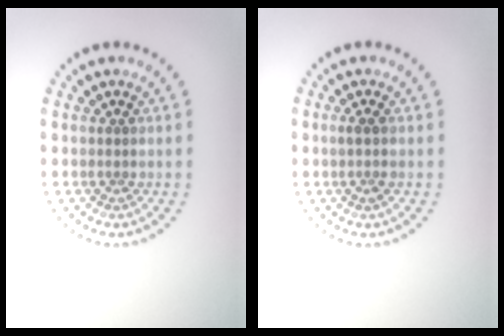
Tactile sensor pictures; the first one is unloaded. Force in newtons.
{"total": 1.1, "press": 0.9, "slide": 0.5}